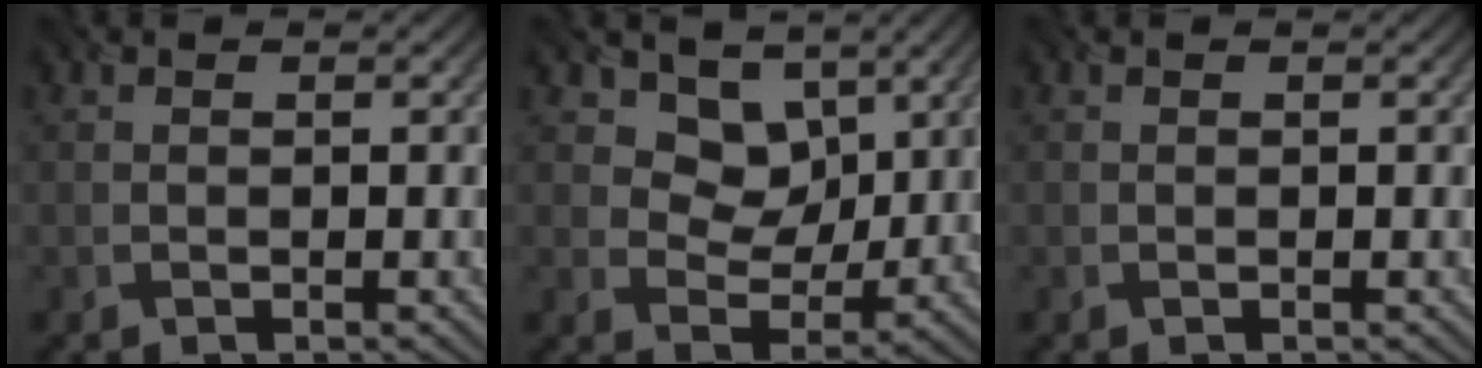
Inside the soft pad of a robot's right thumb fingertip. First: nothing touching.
{"total": 8.0, "force": [4.2, 5.8, 3.7], "torque": [-0.080, -0.027, 0.082]}
{"total": 0.0}